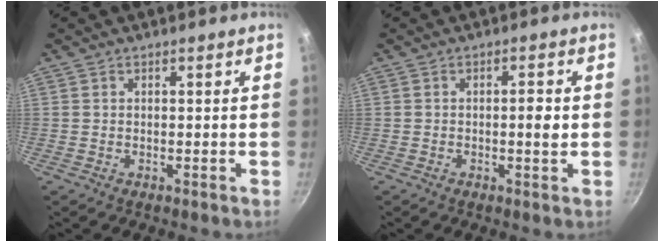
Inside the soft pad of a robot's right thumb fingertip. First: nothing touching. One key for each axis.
{"total": 2.8, "fx": -0.2, "fy": 0.9, "fz": 2.7, "tx": -0.036, "ty": 0.005, "tz": -0.003}